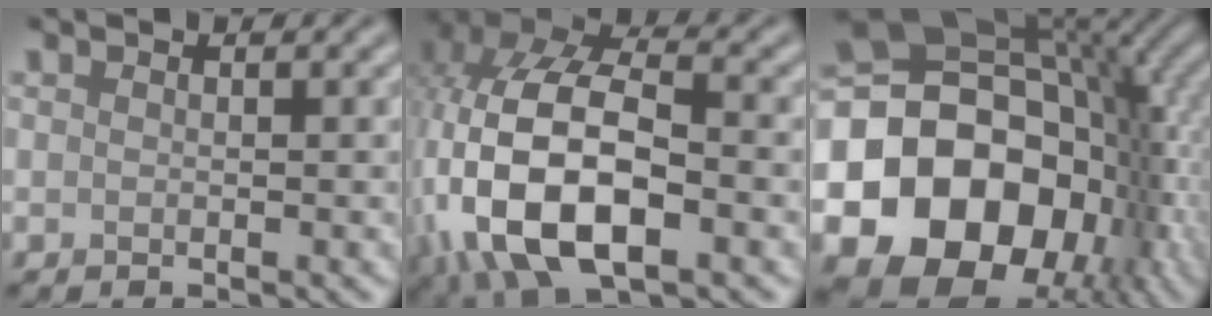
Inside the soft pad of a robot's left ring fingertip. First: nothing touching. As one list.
[{"total": 13.8, "force": [-3.7, 7.5, 11.0], "torque": [-0.241, -0.008, -0.063]}, {"total": 20.2, "force": [-5.2, 15.8, 11.5], "torque": [-0.190, -0.022, -0.091]}]